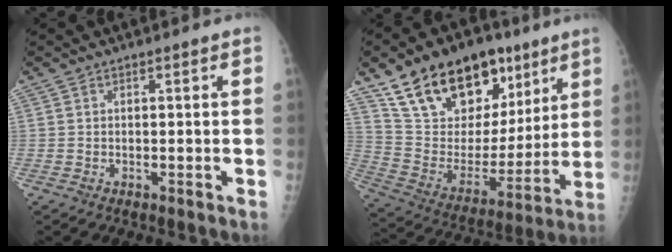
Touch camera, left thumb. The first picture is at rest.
{"total": 24.6, "force": [15.1, 14.3, 13.2], "torque": [-0.177, -0.034, 0.266]}